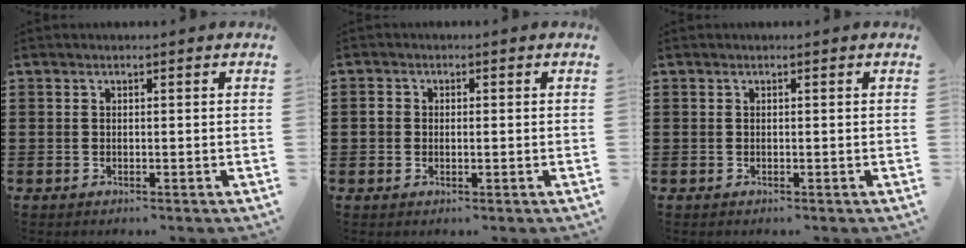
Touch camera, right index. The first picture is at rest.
{"total": 1.4, "force": [-0.1, 1.1, 0.8], "torque": [-0.019, 0.007, -0.005]}
{"total": 0.0}